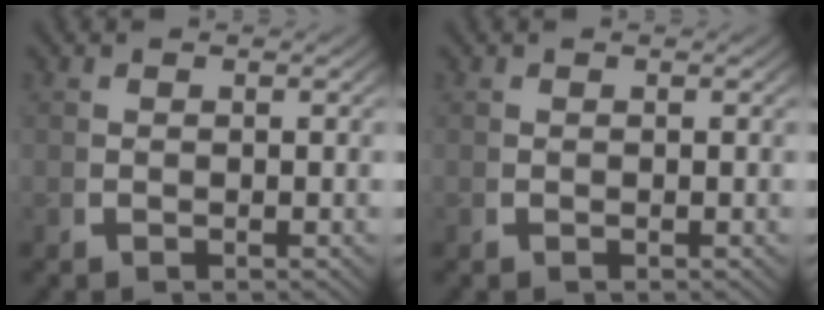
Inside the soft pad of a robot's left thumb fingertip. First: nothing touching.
{"total": 0.0}